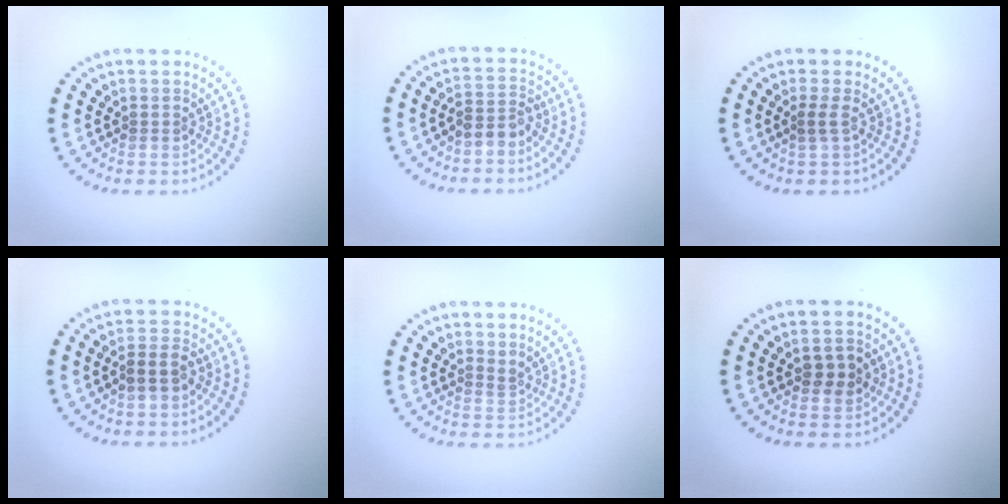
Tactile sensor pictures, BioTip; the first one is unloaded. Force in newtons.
{"total": 2.2, "press": 1.9, "slide": 1.1}
{"total": 0.9, "press": 0.8, "slide": 0.5}
{"total": 2.2, "press": 2.0, "slide": 0.9}
{"total": 0.8, "press": 0.3, "slide": 0.7}
{"total": 2.6, "press": 2.6, "slide": 0.1}